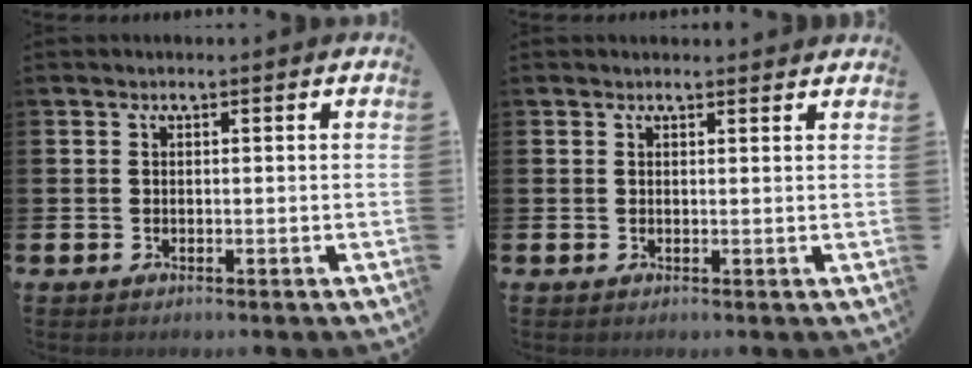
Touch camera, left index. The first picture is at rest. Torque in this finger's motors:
{"motor_torque": [0.25, -0.25, 0.03, -0.02]}